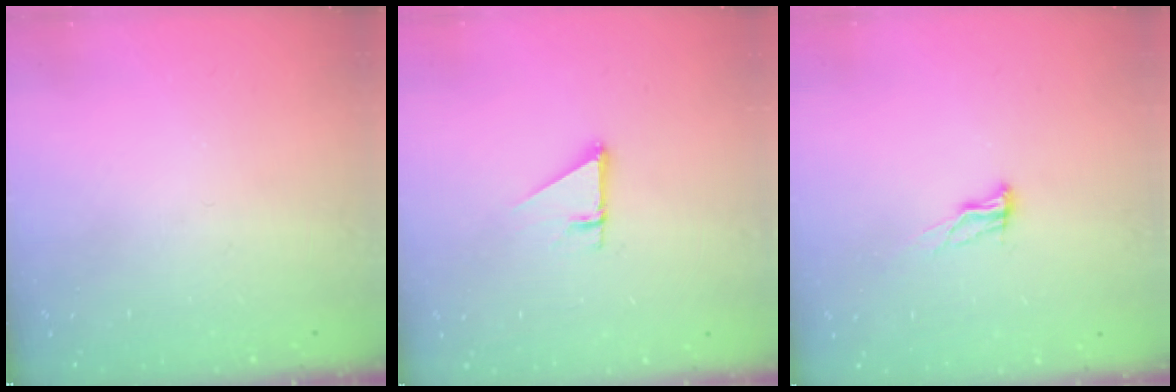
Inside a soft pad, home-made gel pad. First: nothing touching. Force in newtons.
{"total": 2.7, "press": 2.7, "slide": 0.1}
{"total": 7.9, "press": 7.6, "slide": 2.2}